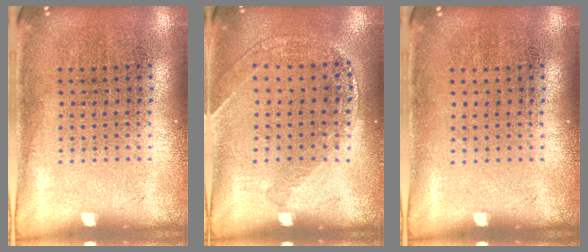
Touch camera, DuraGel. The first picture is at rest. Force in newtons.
{"total": 1.2, "press": 1.2, "slide": 0.1}
{"total": 0.0}